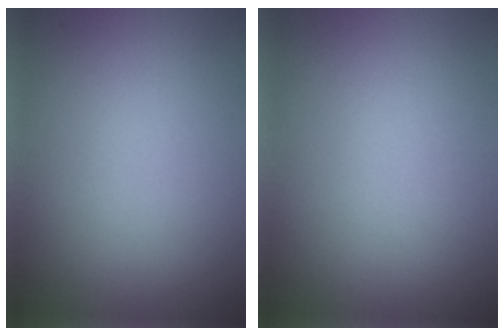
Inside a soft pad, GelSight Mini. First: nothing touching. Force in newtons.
{"total": 0.0}